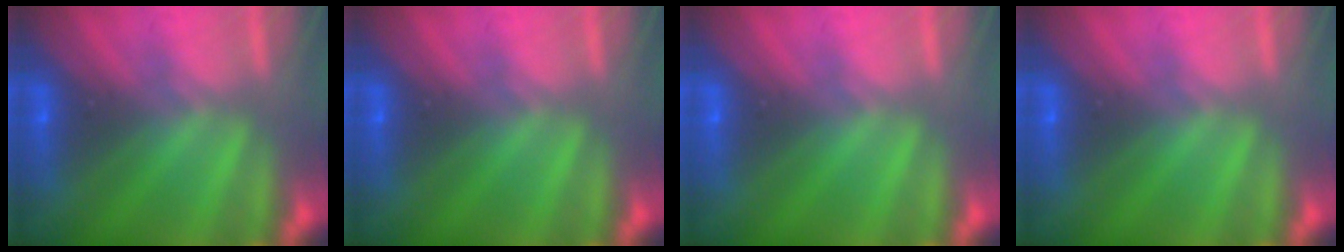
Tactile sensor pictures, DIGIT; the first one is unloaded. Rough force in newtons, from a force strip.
{"total": 0.0}
{"total": 0.0}
{"total": 0.0}